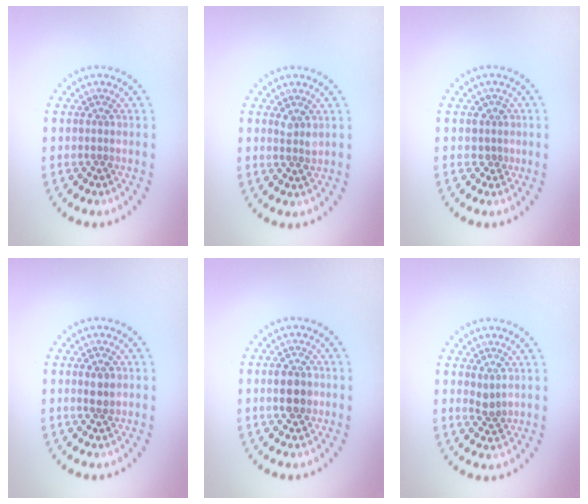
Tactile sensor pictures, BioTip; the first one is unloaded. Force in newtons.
{"total": 1.1, "press": 1.1, "slide": 0.4}
{"total": 1.3, "press": 1.1, "slide": 0.7}
{"total": 1.4, "press": 1.4, "slide": 0.2}
{"total": 2.7, "press": 2.7, "slide": 0.2}
{"total": 1.2, "press": 1.1, "slide": 0.6}